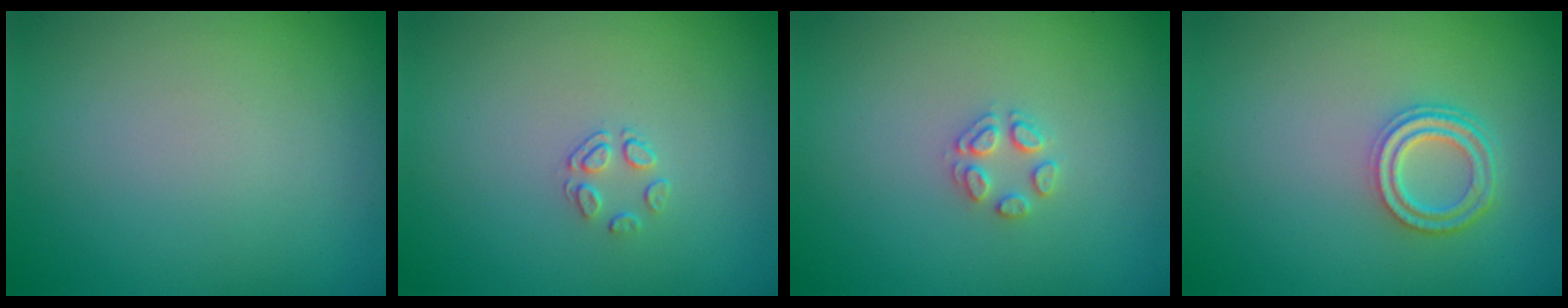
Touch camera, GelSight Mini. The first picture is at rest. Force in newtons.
{"total": 1.4, "press": 0.6, "slide": 1.2}
{"total": 1.7, "press": 1.6, "slide": 0.2}
{"total": 3.2, "press": 2.5, "slide": 2.1}